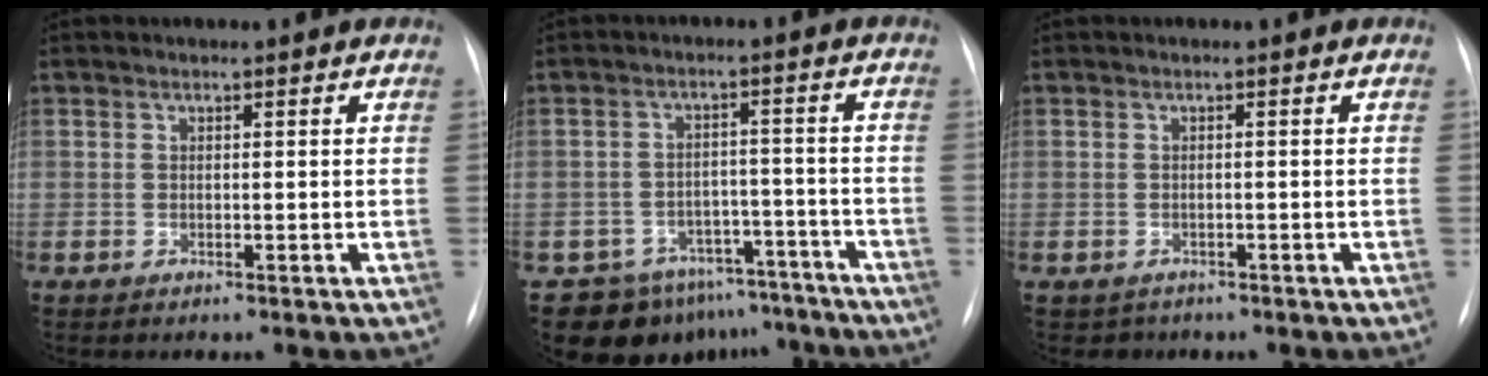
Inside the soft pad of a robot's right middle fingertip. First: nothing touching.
{"total": 11.7, "force": [-9.1, 7.2, 0.7], "torque": [0.001, 0.039, -0.111]}
{"total": 1.5, "force": [-1.0, 1.1, -0.2], "torque": [-0.002, 0.004, -0.014]}